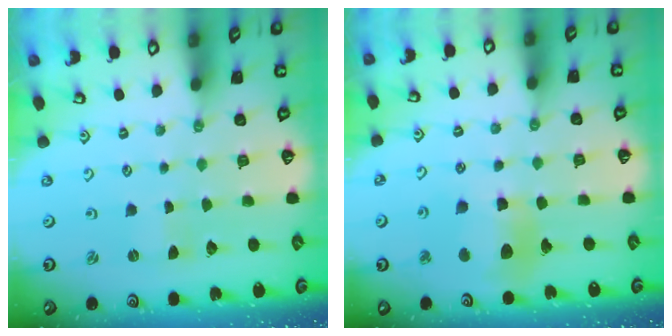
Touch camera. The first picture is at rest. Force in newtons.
{"total": 11.2, "press": 11.1, "slide": 1.5}